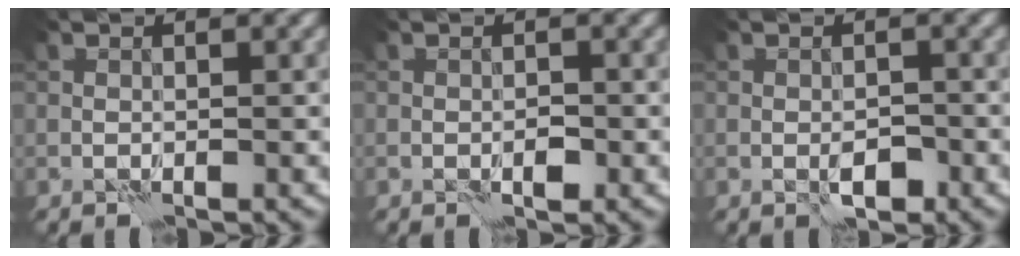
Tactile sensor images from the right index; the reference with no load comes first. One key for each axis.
{"total": 1.2, "fx": -0.4, "fy": 0.6, "fz": 1.0, "tx": -0.017, "ty": 0.000, "tz": -0.007}
{"total": 2.1, "fx": -1.0, "fy": 1.0, "fz": 1.6, "tx": -0.027, "ty": 0.000, "tz": -0.016}